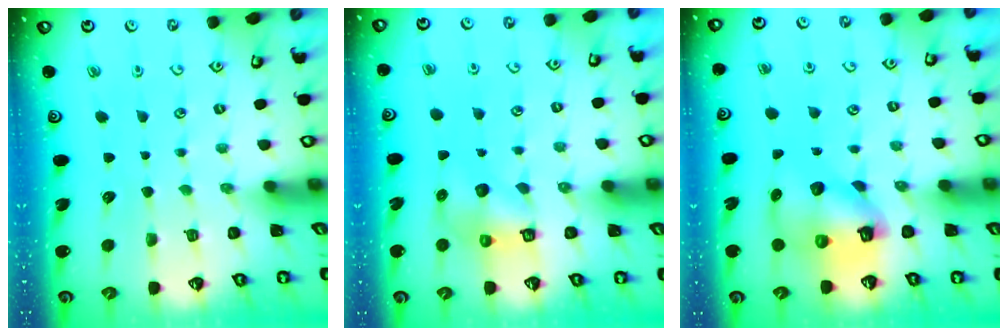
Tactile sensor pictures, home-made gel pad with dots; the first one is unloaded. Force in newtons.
{"total": 6.8, "press": 6.8, "slide": 0.7}
{"total": 11.5, "press": 11.3, "slide": 1.6}